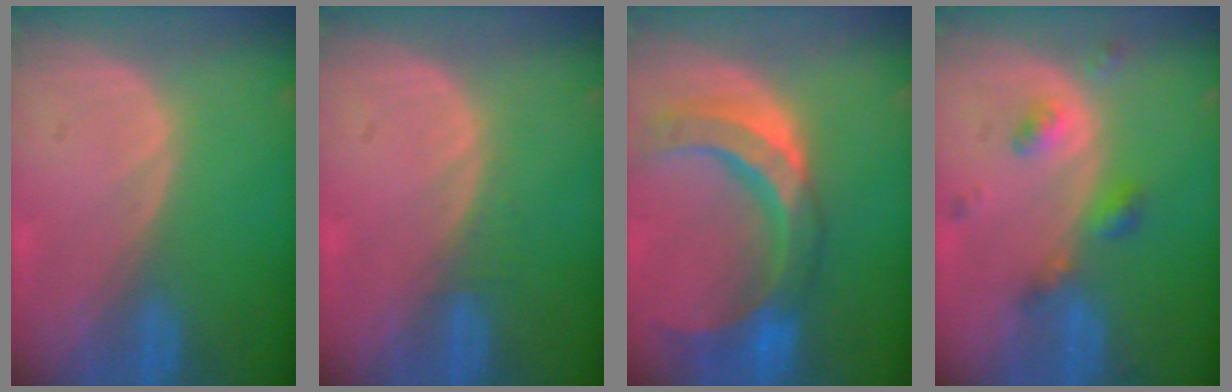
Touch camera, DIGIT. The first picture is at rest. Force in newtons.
{"total": 1.0, "press": 0.9, "slide": 0.3}
{"total": 11.4, "press": 9.6, "slide": 6.1}
{"total": 4.8, "press": 4.4, "slide": 2.1}